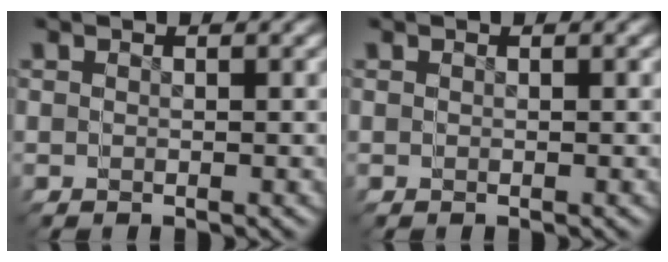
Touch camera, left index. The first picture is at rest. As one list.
[{"total": 0.0}]